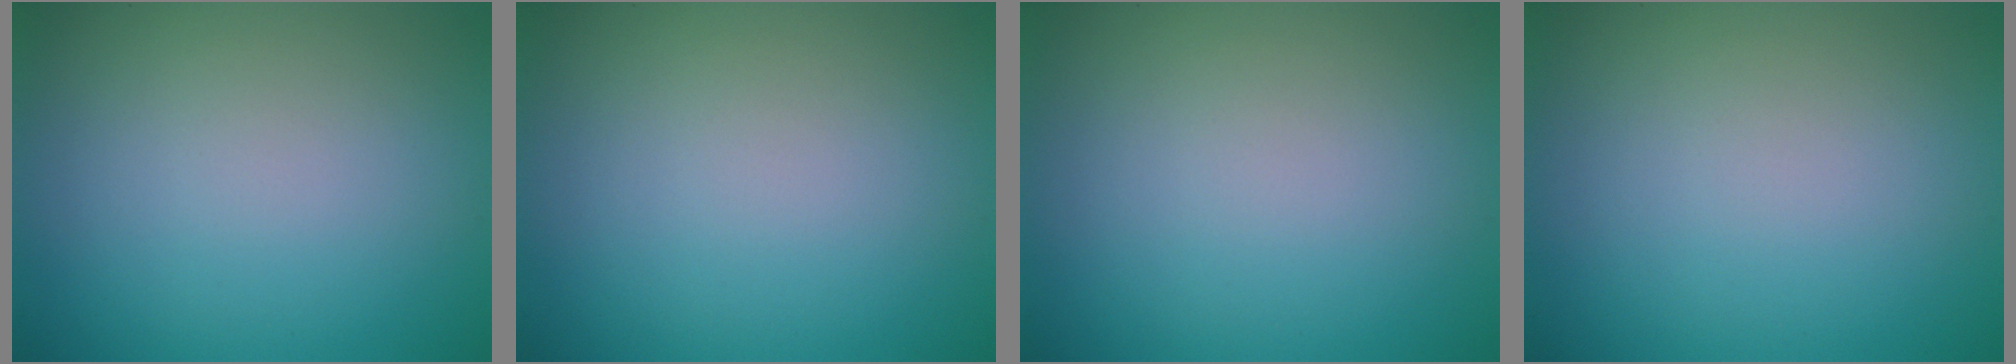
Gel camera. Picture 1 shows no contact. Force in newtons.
{"total": 0.0}
{"total": 0.0}
{"total": 0.0}